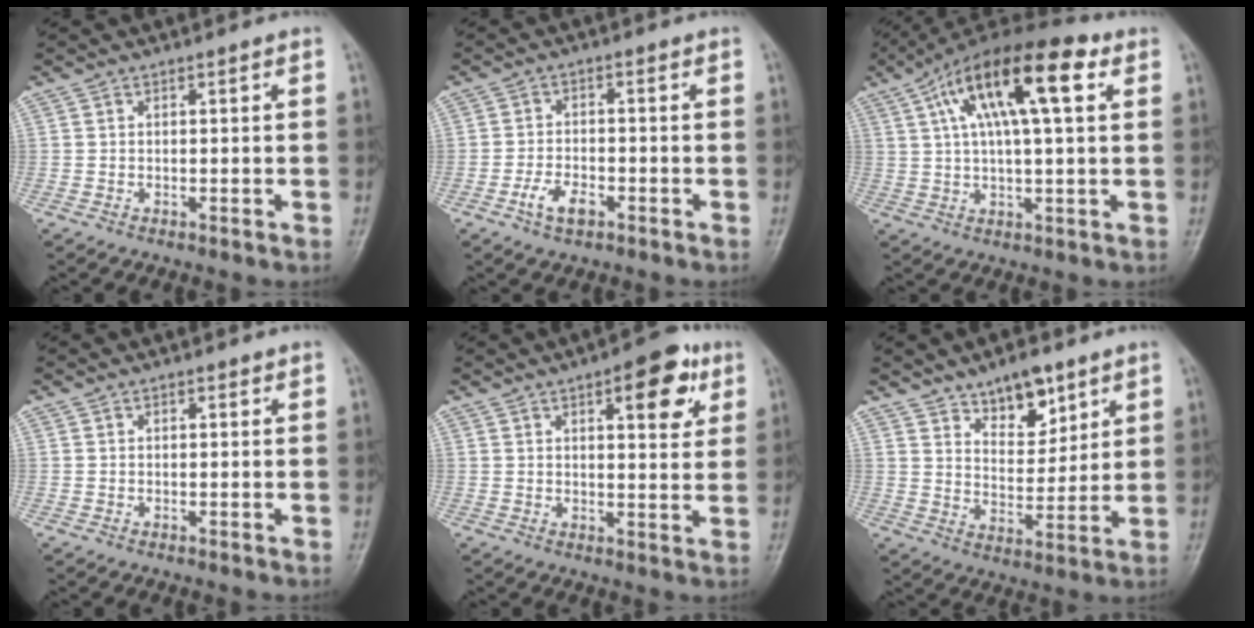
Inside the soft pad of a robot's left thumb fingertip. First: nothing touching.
{"total": 4.7, "force": [-2.4, 2.5, 3.2], "torque": [-0.059, 0.014, -0.044]}
{"total": 18.5, "force": [6.6, 6.2, 16.1], "torque": [-0.268, 0.022, 0.103]}
{"total": 0.5, "force": [0.3, 0.4, 0.2], "torque": [0.000, -0.001, 0.002]}
{"total": 9.6, "force": [4.4, 3.9, 7.6], "torque": [-0.072, -0.014, 0.054]}
{"total": 9.7, "force": [6.3, 4.9, 5.4], "torque": [-0.052, -0.043, 0.108]}